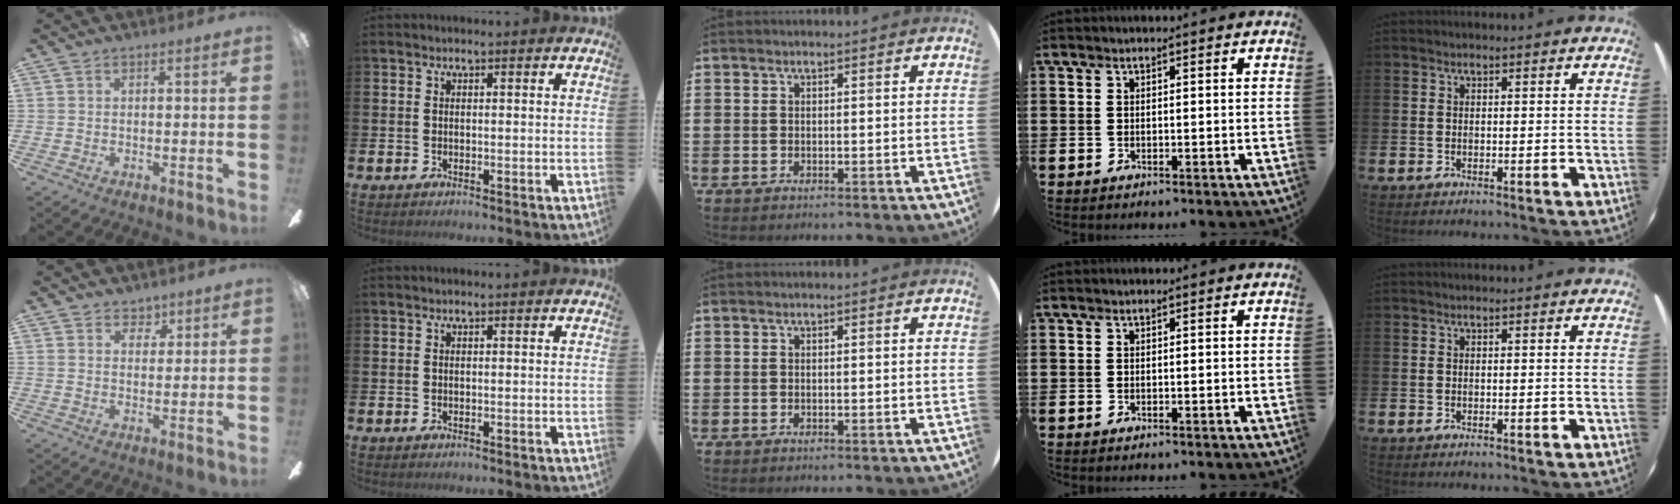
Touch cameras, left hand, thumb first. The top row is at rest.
{"thumb": {"total": 3.9, "force": [2.9, 2.5, 0.8], "torque": [-0.001, -0.013, 0.049]}}